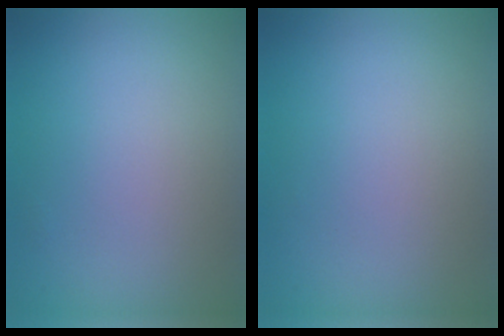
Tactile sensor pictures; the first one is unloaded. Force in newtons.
{"total": 0.0}